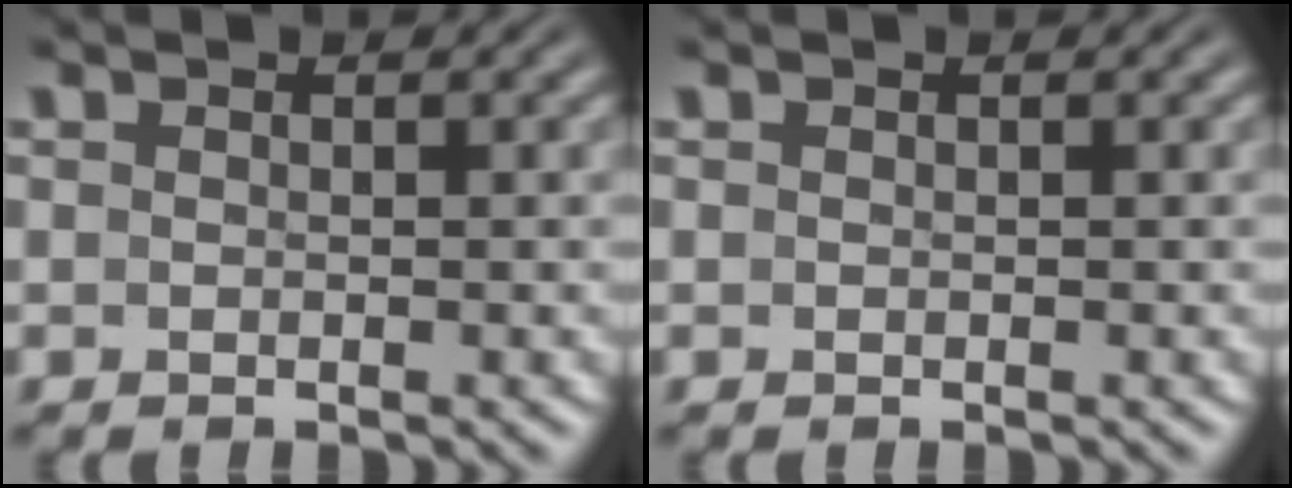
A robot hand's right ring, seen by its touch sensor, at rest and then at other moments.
{"total": 0.0}